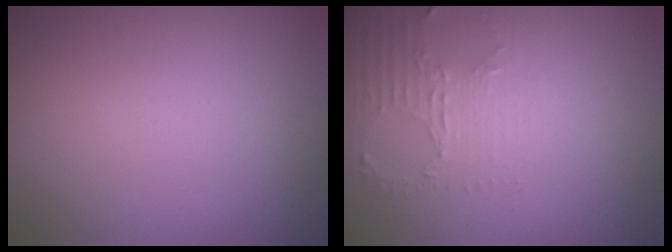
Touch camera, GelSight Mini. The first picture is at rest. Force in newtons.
{"total": 2.3, "press": 1.8, "slide": 1.6}